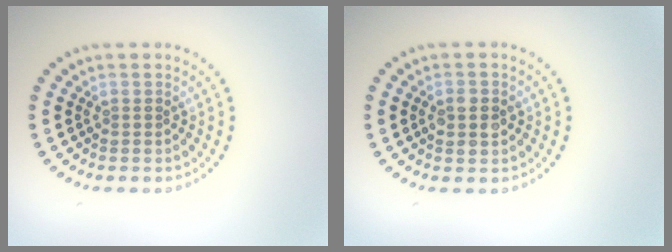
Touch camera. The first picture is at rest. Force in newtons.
{"total": 2.5, "press": 2.5, "slide": 0.1}